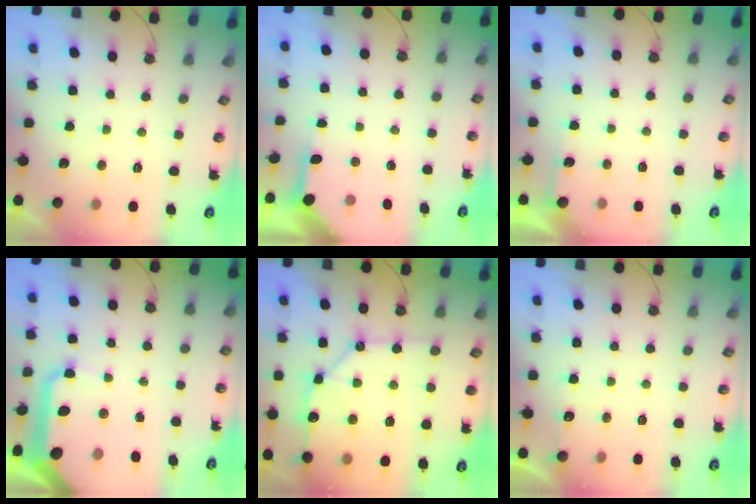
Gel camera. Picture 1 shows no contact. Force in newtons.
{"total": 3.9, "press": 3.9, "slide": 0.5}
{"total": 2.8, "press": 2.8, "slide": 0.4}
{"total": 18.6, "press": 18.5, "slide": 2.1}
{"total": 15.3, "press": 15.2, "slide": 2.1}
{"total": 3.8, "press": 3.8, "slide": 0.3}